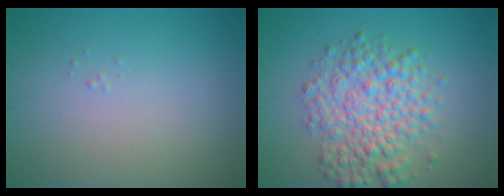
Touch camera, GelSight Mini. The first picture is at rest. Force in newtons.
{"total": 5.8, "press": 5.8, "slide": 0.1}